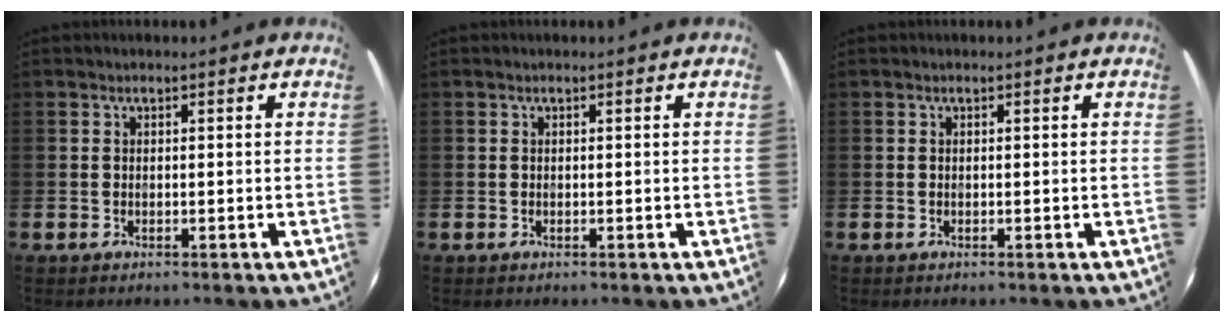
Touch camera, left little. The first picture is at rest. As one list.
[{"total": 0.0}, {"total": 0.0}]